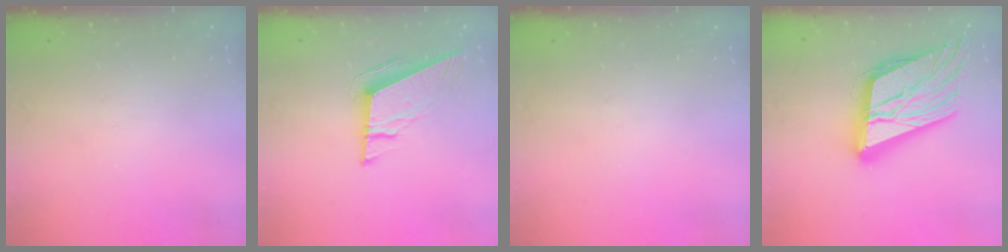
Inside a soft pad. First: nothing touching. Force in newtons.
{"total": 9.9, "press": 9.7, "slide": 2.0}
{"total": 0.0}
{"total": 27.8, "press": 27.3, "slide": 5.1}